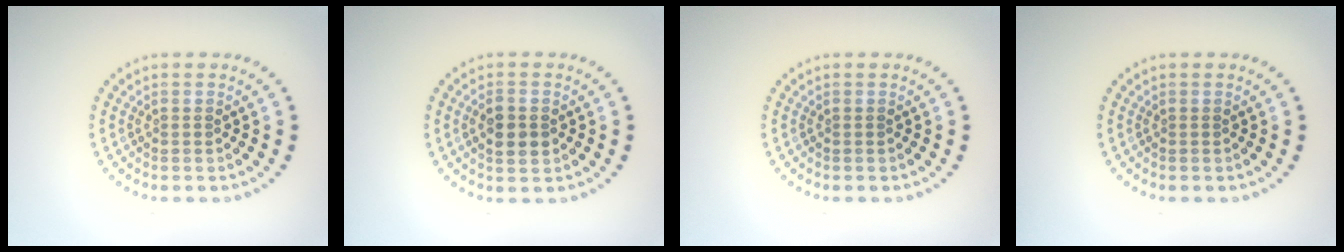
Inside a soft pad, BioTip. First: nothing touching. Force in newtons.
{"total": 2.3, "press": 2.3, "slide": 0.3}
{"total": 0.0}
{"total": 0.0}